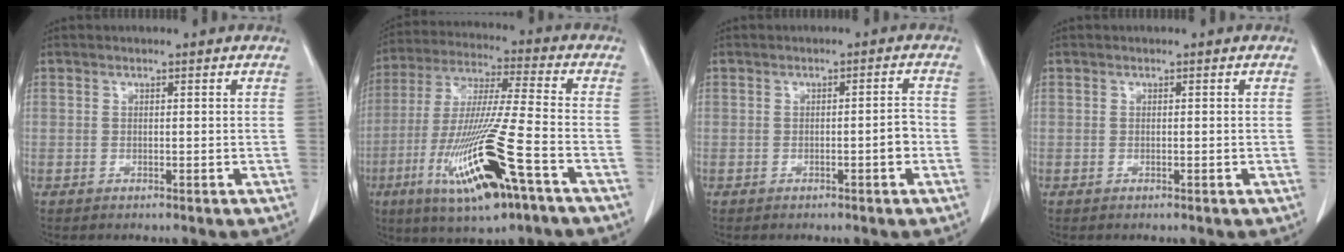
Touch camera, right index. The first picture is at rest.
{"total": 18.5, "force": [-8.1, 1.3, 16.6], "torque": [-0.351, -0.037, -0.147]}
{"total": 2.3, "force": [-0.9, 0.2, 2.0], "torque": [-0.024, 0.002, -0.016]}
{"total": 0.0}